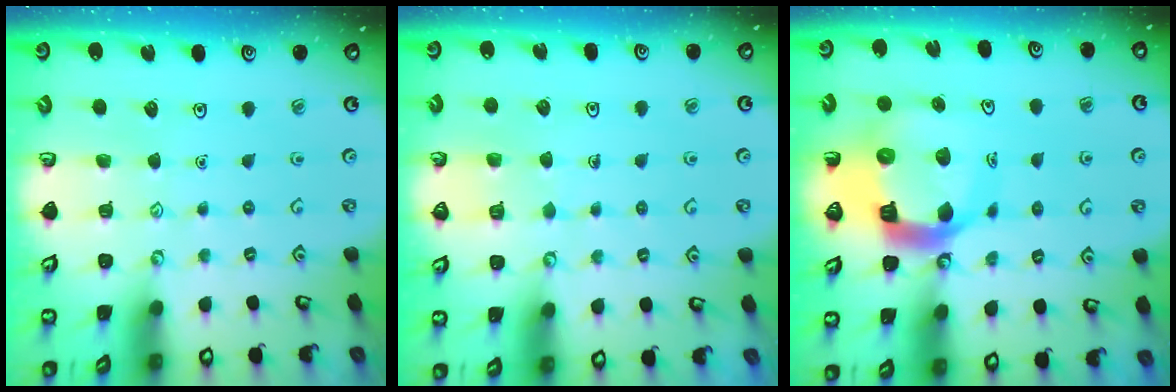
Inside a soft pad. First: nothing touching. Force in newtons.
{"total": 3.4, "press": 3.3, "slide": 0.3}
{"total": 12.9, "press": 12.8, "slide": 1.6}